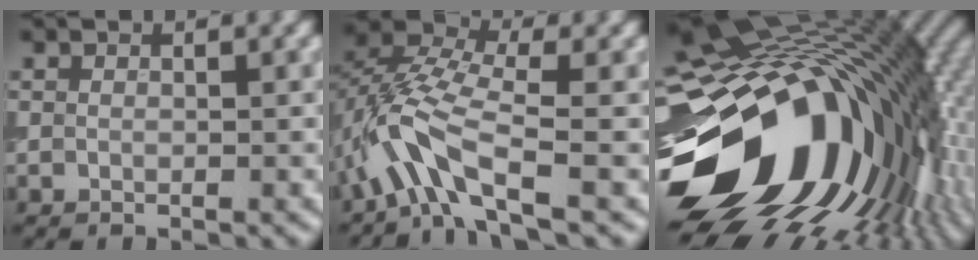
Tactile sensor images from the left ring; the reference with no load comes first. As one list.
[{"total": 5.6, "force": [-2.8, 2.1, 4.3], "torque": [-0.087, 0.011, -0.062]}, {"total": 19.8, "force": [-2.4, 12.5, 15.1], "torque": [-0.254, -0.030, -0.038]}]